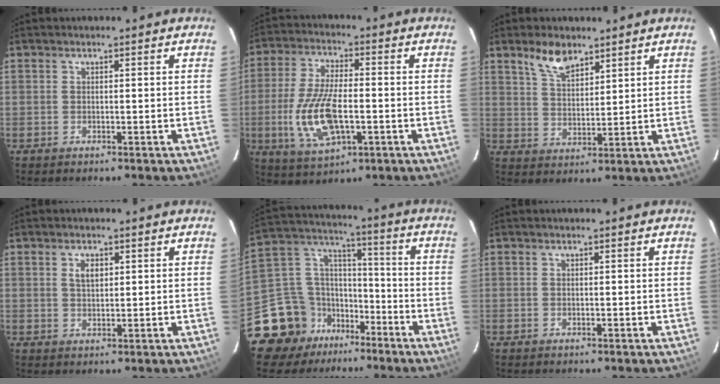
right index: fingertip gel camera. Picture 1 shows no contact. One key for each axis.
{"total": 13.4, "fx": -3.0, "fy": 5.6, "fz": 11.8, "tx": -0.247, "ty": -0.008, "tz": -0.050}
{"total": 6.6, "fx": 4.8, "fy": 2.8, "fz": 3.4, "tx": -0.059, "ty": 0.004, "tz": 0.094}
{"total": 2.7, "fx": 1.0, "fy": 1.5, "fz": 2.0, "tx": -0.033, "ty": 0.004, "tz": 0.019}
{"total": 15.1, "fx": -10.9, "fy": 9.9, "fz": 3.6, "tx": -0.105, "ty": 0.060, "tz": -0.183}
{"total": 0.0}